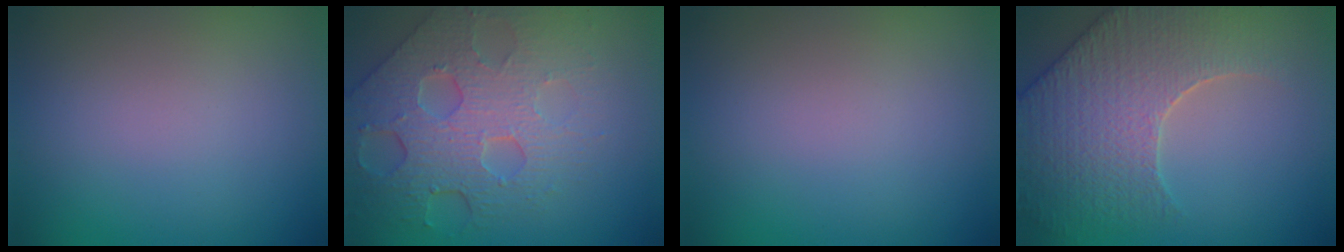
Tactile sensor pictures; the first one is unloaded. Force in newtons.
{"total": 8.2, "press": 5.5, "slide": 6.0}
{"total": 0.0}
{"total": 6.6, "press": 5.7, "slide": 3.4}